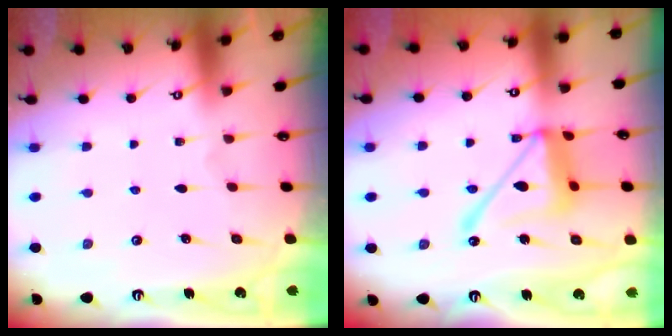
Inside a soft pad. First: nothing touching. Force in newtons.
{"total": 16.4, "press": 16.3, "slide": 1.4}